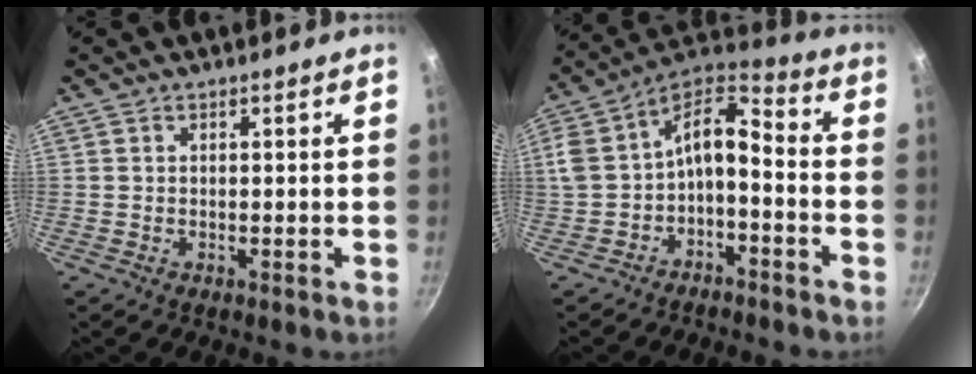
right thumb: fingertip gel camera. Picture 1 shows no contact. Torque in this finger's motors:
{"motor_torque": [0.25, 0.16, 1.06, -0.21, 0.12]}